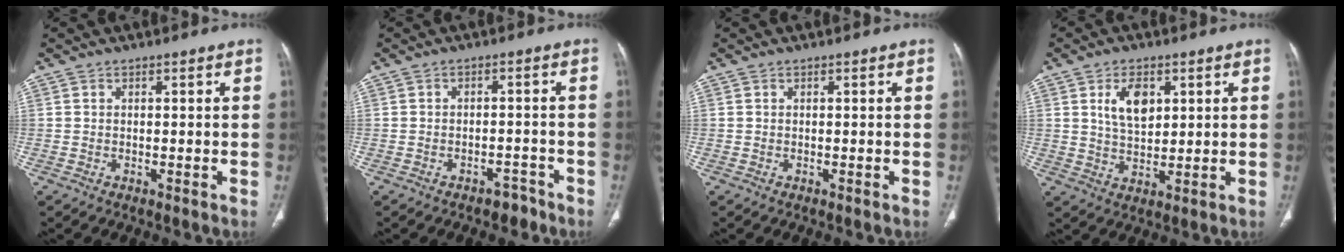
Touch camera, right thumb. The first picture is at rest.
{"total": 3.2, "force": [-2.5, 1.7, 1.0], "torque": [-0.006, 0.022, -0.029]}
{"total": 0.0}
{"total": 7.0, "force": [2.6, 4.0, 5.1], "torque": [-0.077, -0.015, 0.054]}